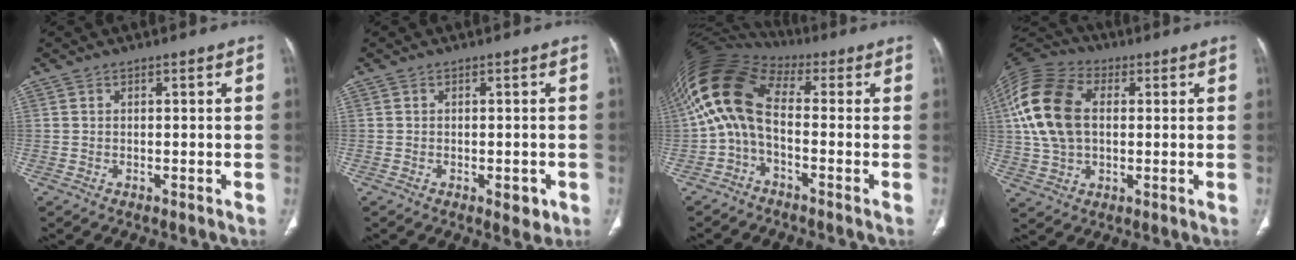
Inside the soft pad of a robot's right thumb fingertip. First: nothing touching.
{"total": 3.0, "force": [-1.1, 1.5, 2.3], "torque": [-0.019, 0.000, -0.009]}
{"total": 12.7, "force": [-0.2, 6.9, 10.6], "torque": [-0.208, 0.057, -0.018]}
{"total": 16.4, "force": [2.4, 10.6, 12.3], "torque": [-0.250, 0.021, 0.041]}